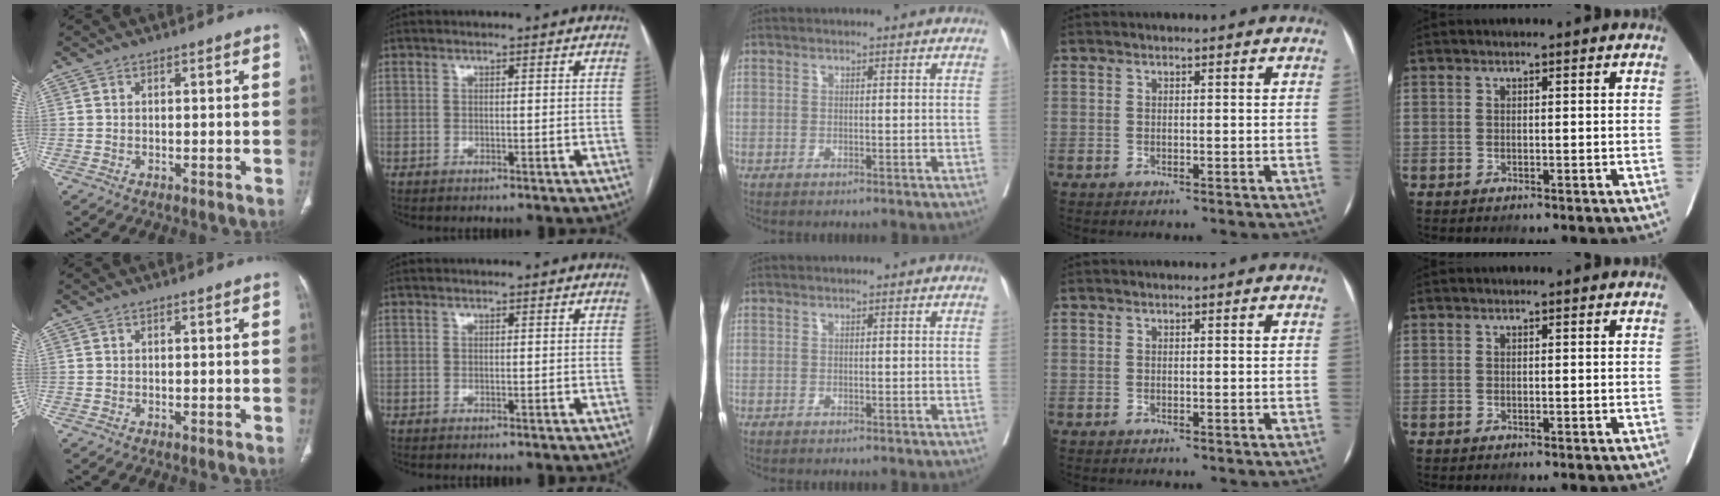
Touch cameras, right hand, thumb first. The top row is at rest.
{}